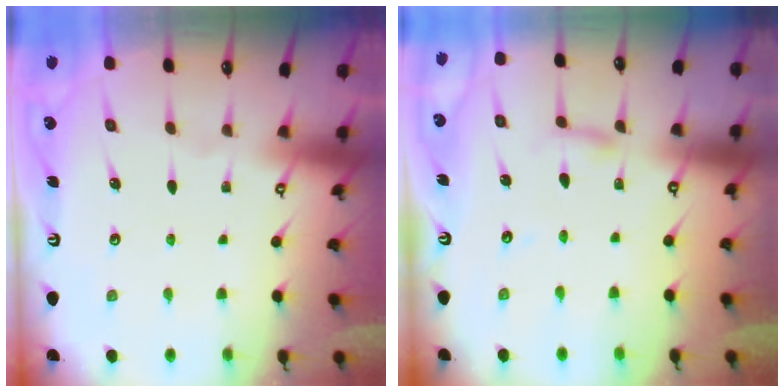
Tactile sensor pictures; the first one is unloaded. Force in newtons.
{"total": 2.7, "press": 2.7, "slide": 0.1}